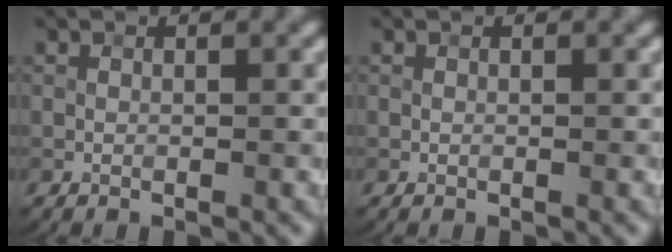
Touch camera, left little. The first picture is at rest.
{"total": 0.0}